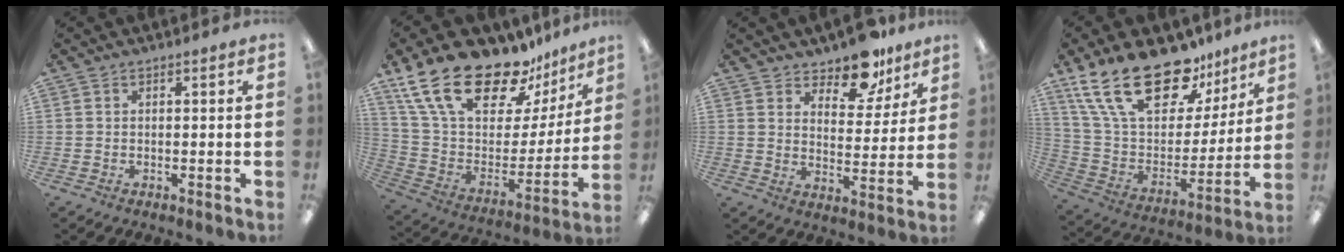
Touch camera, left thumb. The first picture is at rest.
{"total": 25.1, "force": [18.3, 10.8, 13.4], "torque": [-0.234, -0.123, 0.329]}
{"total": 11.1, "force": [9.2, 5.0, 3.6], "torque": [-0.045, -0.068, 0.167]}
{"total": 24.6, "force": [16.7, 11.8, 13.7], "torque": [-0.252, -0.105, 0.300]}